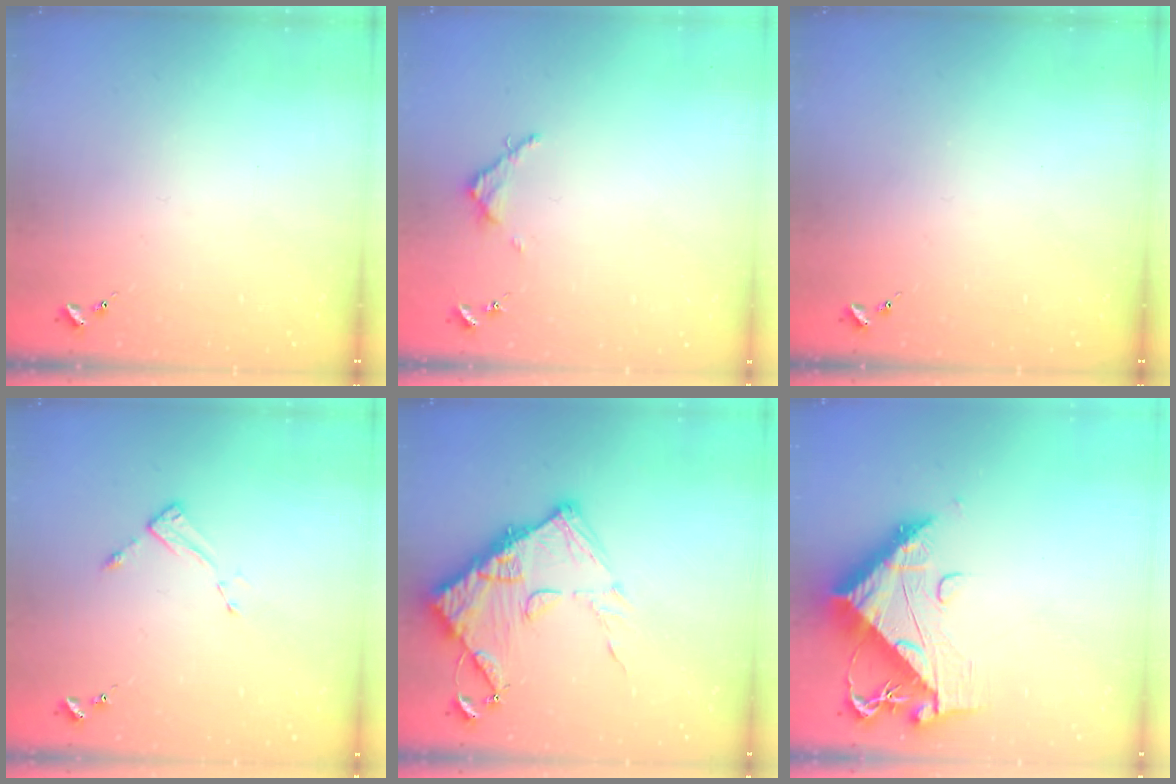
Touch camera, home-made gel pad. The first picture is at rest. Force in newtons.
{"total": 3.1, "press": 3.1, "slide": 0.4}
{"total": 0.0}
{"total": 2.7, "press": 2.7, "slide": 0.4}
{"total": 14.5, "press": 14.5, "slide": 1.4}
{"total": 13.0, "press": 12.9, "slide": 1.3}